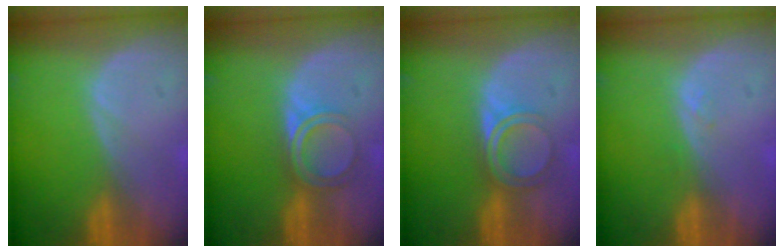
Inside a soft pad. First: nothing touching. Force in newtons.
{"total": 4.7, "press": 4.2, "slide": 2.2}
{"total": 4.7, "press": 4.2, "slide": 2.2}
{"total": 0.9, "press": 0.8, "slide": 0.4}